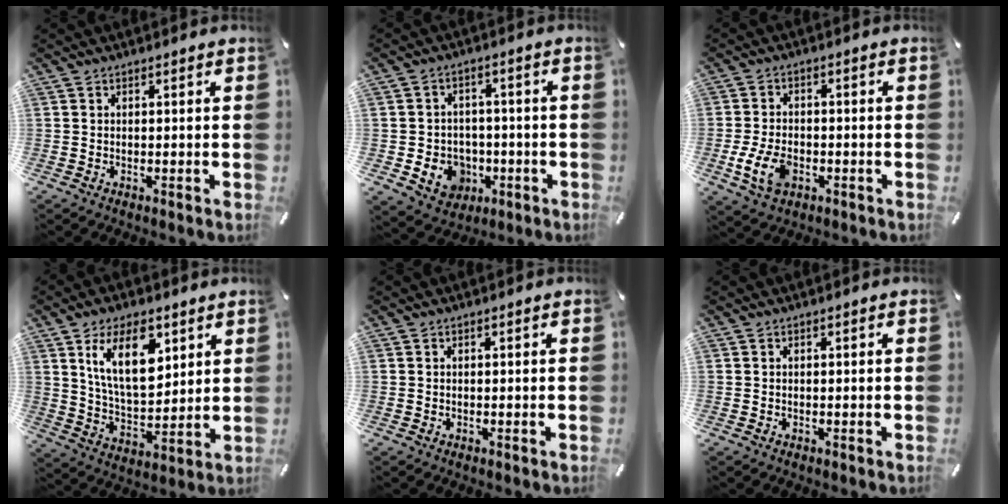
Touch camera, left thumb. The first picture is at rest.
{"total": 8.3, "force": [-1.7, 7.7, 2.5], "torque": [-0.041, 0.006, -0.026]}
{"total": 8.1, "force": [-2.7, 5.3, 5.5], "torque": [-0.124, 0.007, -0.049]}
{"total": 15.1, "force": [7.3, 8.0, 10.5], "torque": [-0.196, -0.016, 0.126]}
{"total": 0.0}
{"total": 0.0}